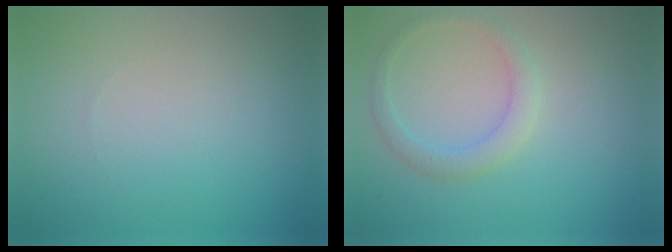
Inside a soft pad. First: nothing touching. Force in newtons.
{"total": 2.2, "press": 2.2, "slide": 0.2}